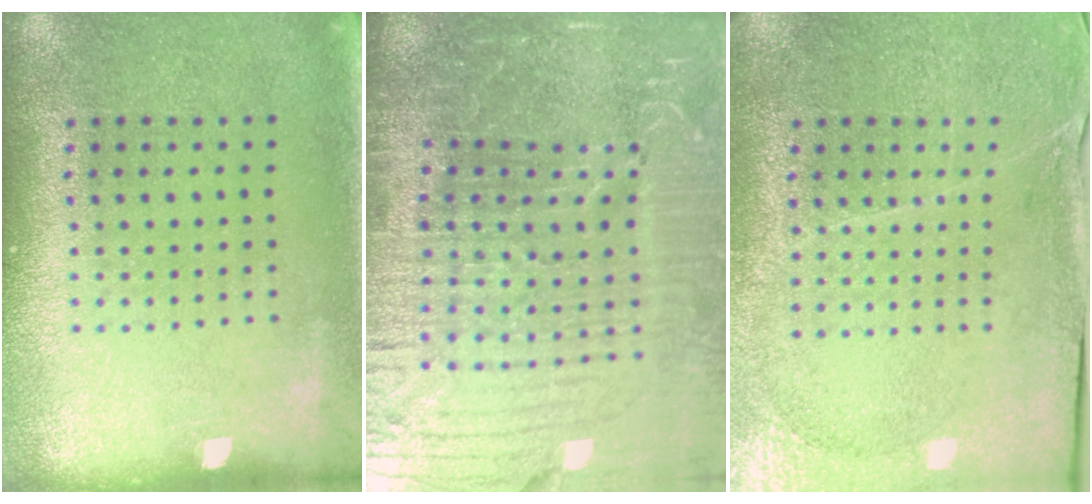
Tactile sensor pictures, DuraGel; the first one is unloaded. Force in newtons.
{"total": 7.1, "press": 6.2, "slide": 3.6}
{"total": 3.3, "press": 3.2, "slide": 0.6}